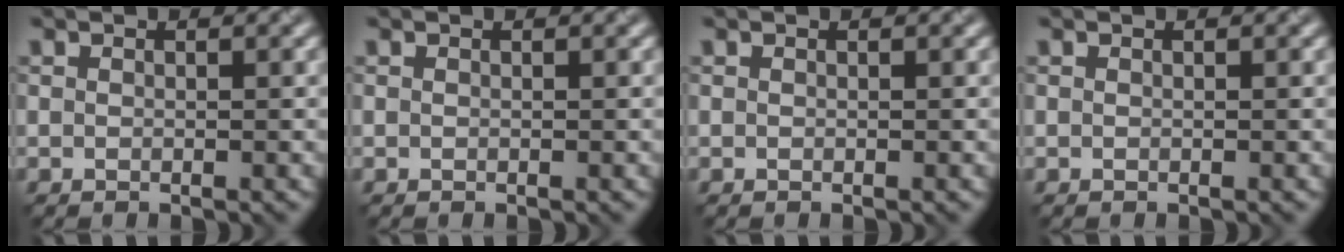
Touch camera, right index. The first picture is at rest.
{"total": 0.0}
{"total": 0.0}
{"total": 0.0}